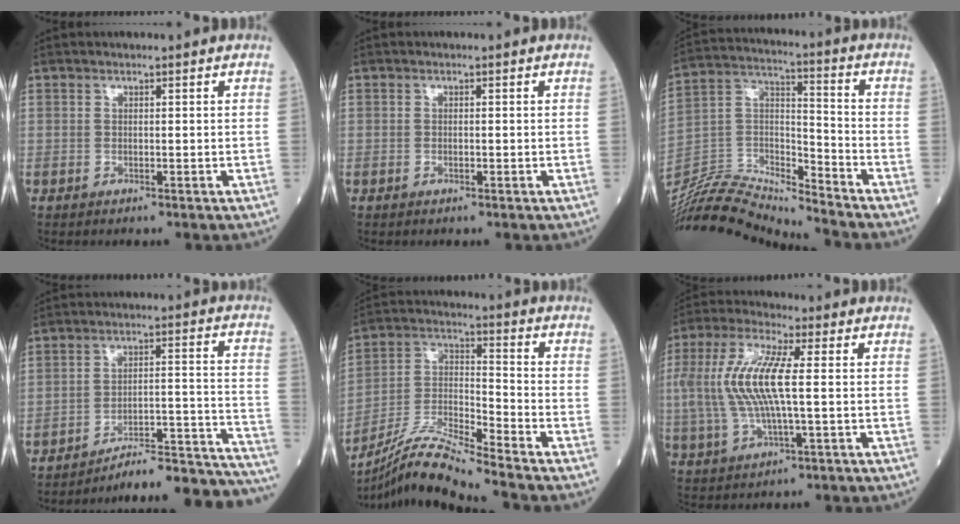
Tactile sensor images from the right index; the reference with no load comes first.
{"total": 0.5, "force": [-0.2, 0.2, 0.4], "torque": [-0.008, 0.000, -0.004]}
{"total": 15.7, "force": [-15.5, -0.1, 2.4], "torque": [-0.047, 0.041, -0.296]}
{"total": 21.1, "force": [-20.5, -0.2, 4.9], "torque": [-0.010, 0.026, -0.278]}
{"total": 11.6, "force": [-10.5, -2.0, 4.4], "torque": [-0.089, -0.003, -0.201]}
{"total": 12.8, "force": [0.8, 2.8, 12.4], "torque": [-0.281, 0.014, 0.014]}